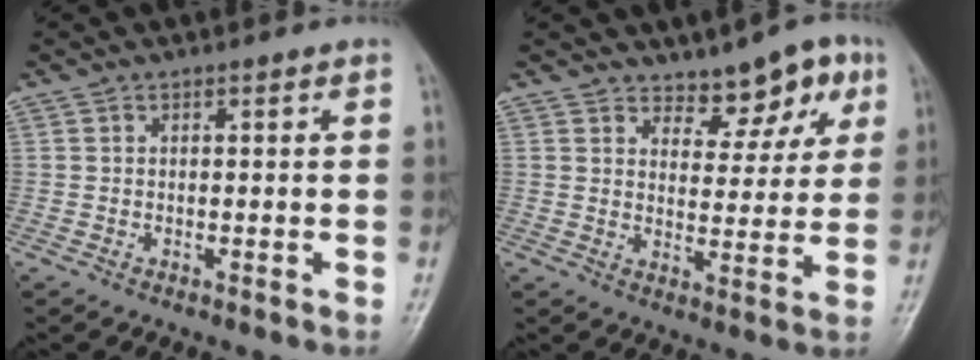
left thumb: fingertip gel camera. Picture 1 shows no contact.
{"total": 7.8, "force": [5.1, 4.1, 4.3], "torque": [-0.017, -0.030, 0.072]}